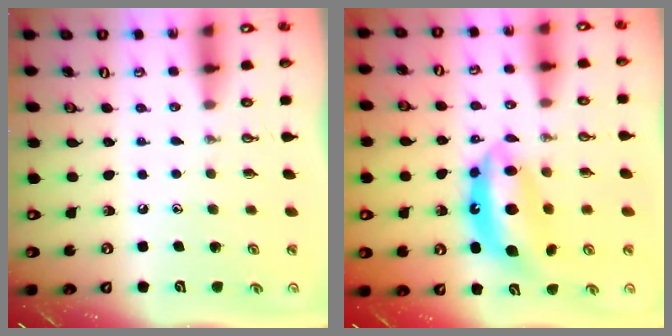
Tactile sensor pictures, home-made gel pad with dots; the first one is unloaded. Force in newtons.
{"total": 12.2, "press": 12.1, "slide": 1.3}